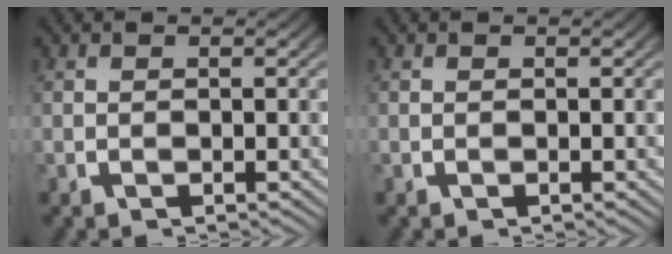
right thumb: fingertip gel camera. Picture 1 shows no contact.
{"total": 0.0}